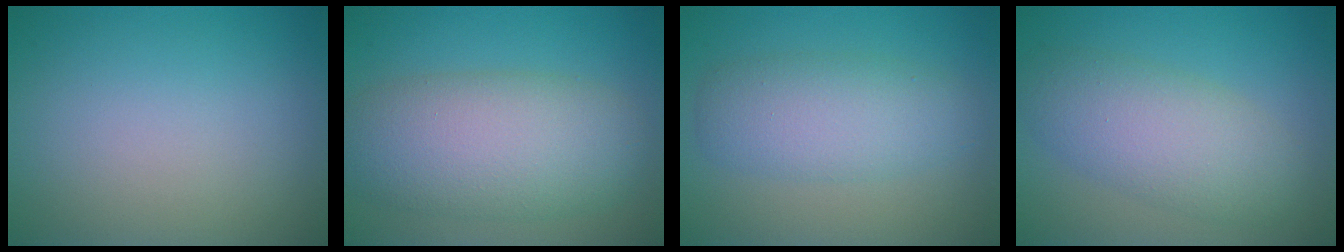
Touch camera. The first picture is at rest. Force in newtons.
{"total": 8.3, "press": 8.3, "slide": 0.3}
{"total": 4.8, "press": 4.8, "slide": 0.1}
{"total": 5.5, "press": 5.5, "slide": 0.2}